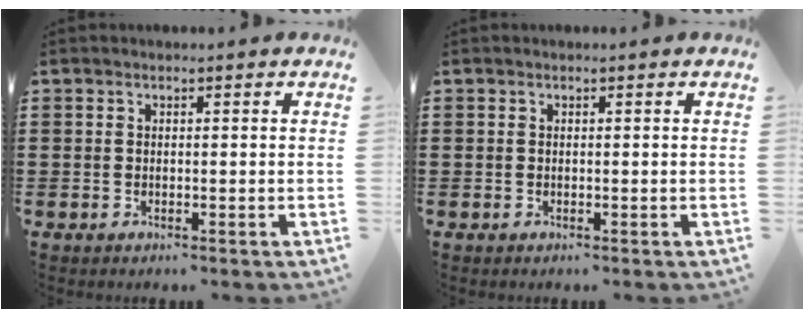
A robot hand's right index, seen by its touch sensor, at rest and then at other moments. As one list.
[{"total": 0.0}]